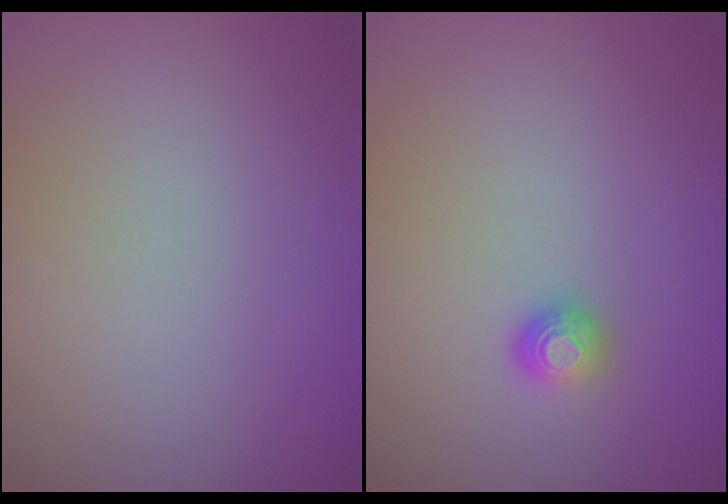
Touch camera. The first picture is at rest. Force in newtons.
{"total": 1.3, "press": 1.0, "slide": 0.8}